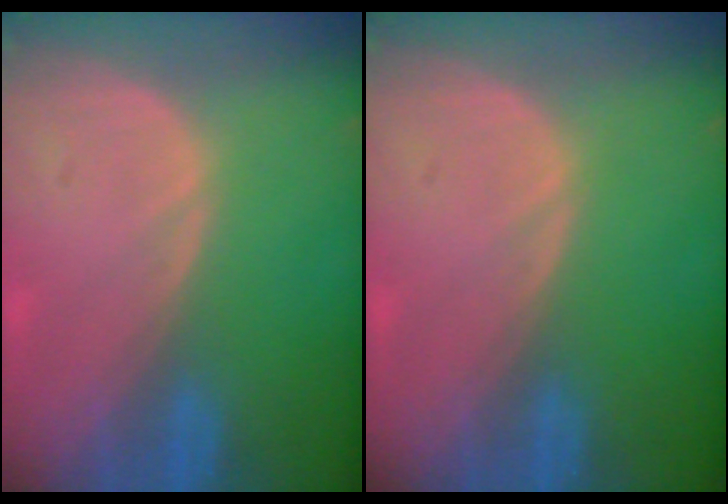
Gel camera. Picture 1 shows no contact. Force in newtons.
{"total": 0.0}